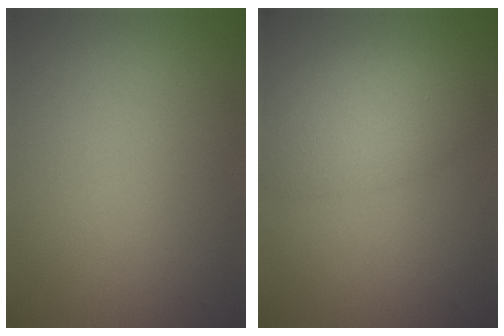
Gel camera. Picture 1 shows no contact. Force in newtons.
{"total": 5.0, "press": 5.0, "slide": 0.3}